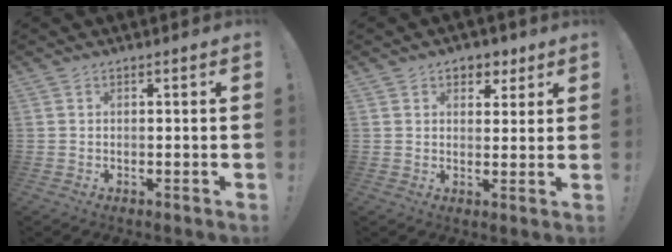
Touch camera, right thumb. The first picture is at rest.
{"total": 5.8, "force": [3.1, 4.5, 2.1], "torque": [-0.008, -0.017, 0.054]}